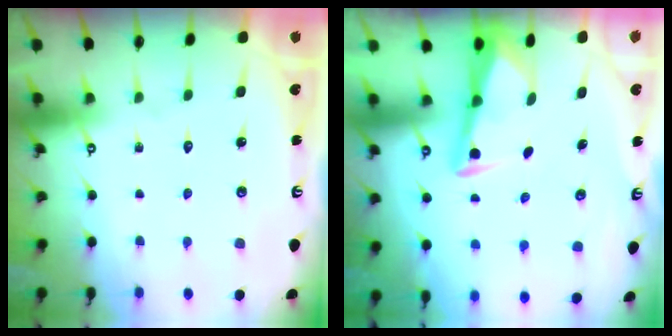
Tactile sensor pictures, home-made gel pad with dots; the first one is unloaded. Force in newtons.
{"total": 3.1, "press": 3.1, "slide": 0.3}